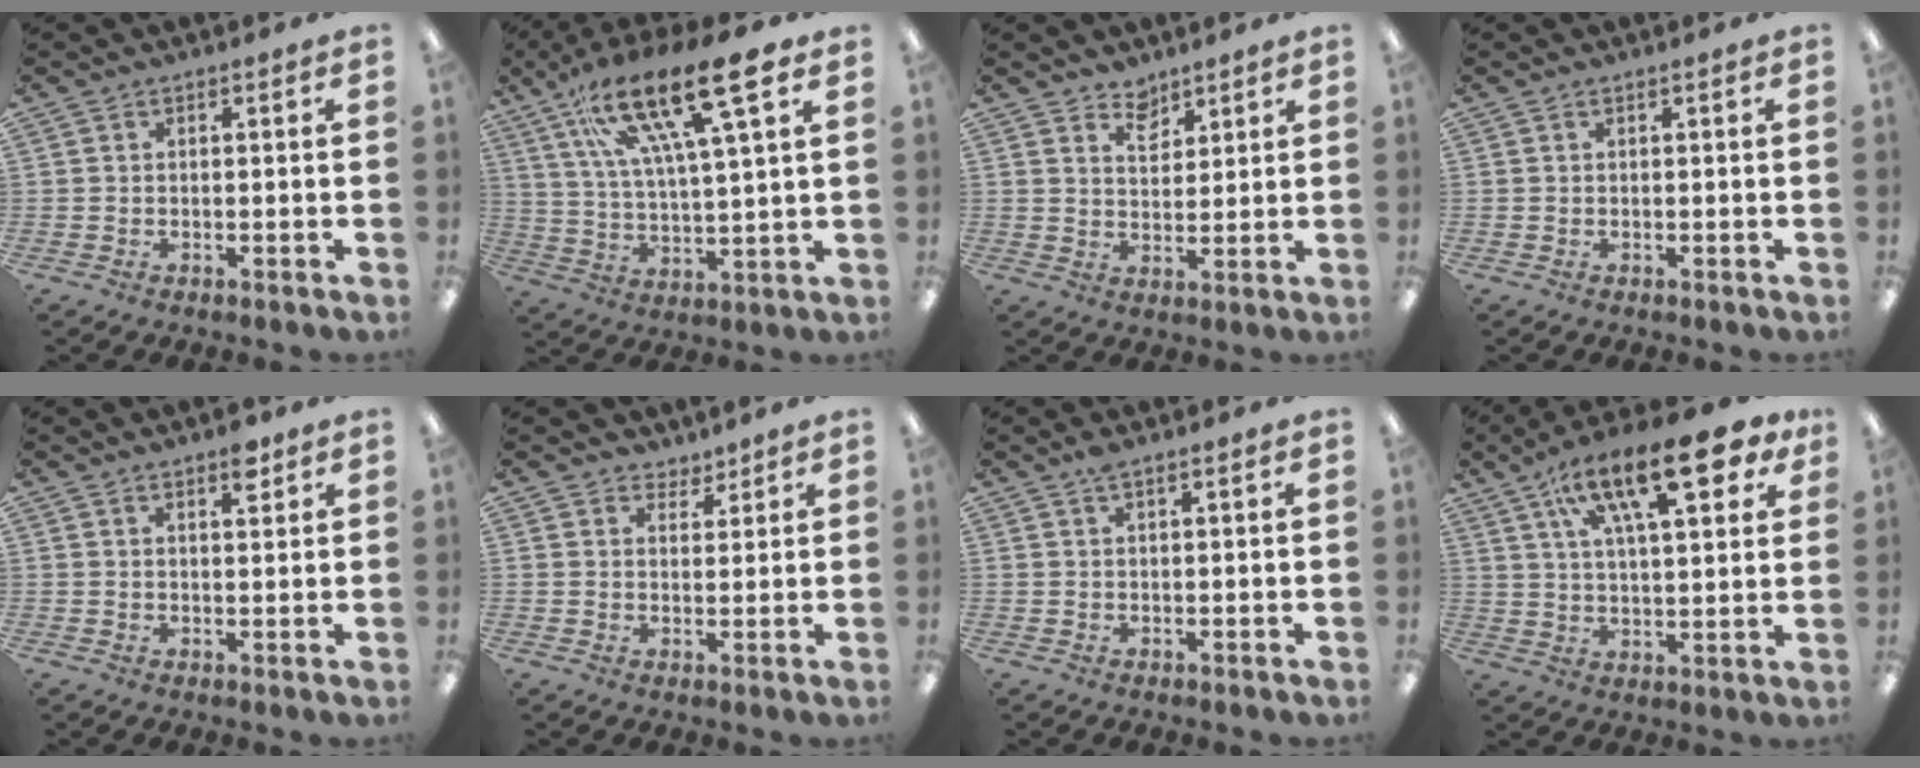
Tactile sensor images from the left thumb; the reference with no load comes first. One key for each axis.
{"total": 20.3, "fx": 12.4, "fy": 5.3, "fz": 15.2, "tx": -0.269, "ty": -0.055, "tz": 0.197}
{"total": 4.8, "fx": 4.0, "fy": 2.5, "fz": 0.9, "tx": -0.006, "ty": -0.024, "tz": 0.071}
{"total": 0.0}
{"total": 3.9, "fx": 2.6, "fy": 1.4, "fz": 2.4, "tx": -0.020, "ty": -0.012, "tz": 0.039}
{"total": 2.9, "fx": 2.6, "fy": 1.3, "fz": -0.1, "tx": 0.005, "ty": -0.016, "tz": 0.049}
{"total": 1.8, "fx": 1.2, "fy": 0.3, "fz": 1.3, "tx": -0.027, "ty": 0.002, "tz": 0.021}
{"total": 19.3, "fx": 11.0, "fy": 7.4, "fz": 14.1, "tx": -0.216, "ty": -0.046, "tz": 0.174}